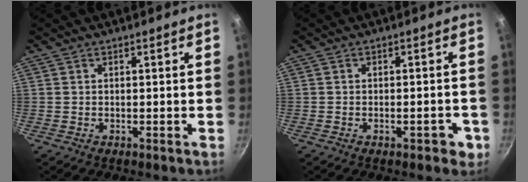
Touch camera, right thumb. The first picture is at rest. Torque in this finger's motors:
{"motor_torque": [-0.22, 0.34, -0.24, -0.08, -0.02]}